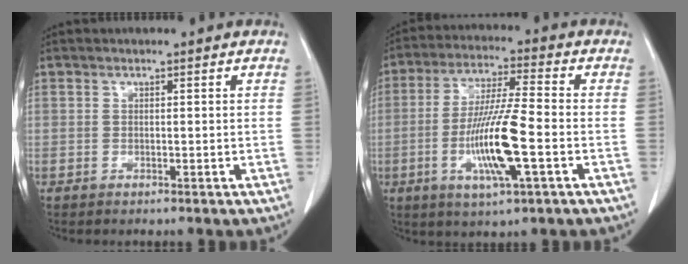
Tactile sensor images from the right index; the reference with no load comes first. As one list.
[{"total": 13.4, "force": [-3.6, 1.1, 12.9], "torque": [-0.253, -0.011, -0.067]}]